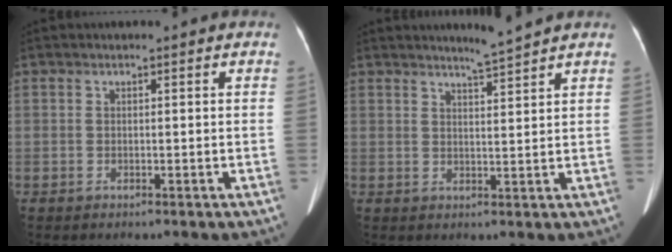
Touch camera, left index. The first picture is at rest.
{"total": 2.9, "force": [2.6, -1.2, 0.5], "torque": [-0.016, -0.013, 0.050]}